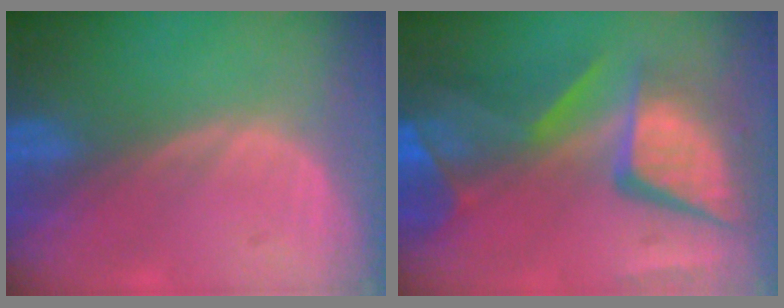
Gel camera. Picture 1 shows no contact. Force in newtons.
{"total": 12.8, "press": 10.4, "slide": 7.4}